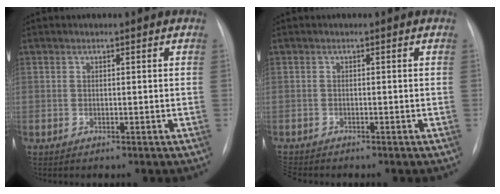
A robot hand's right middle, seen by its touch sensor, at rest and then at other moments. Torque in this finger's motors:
{"motor_torque": [0.49, -0.57, 0.02, 0.02]}